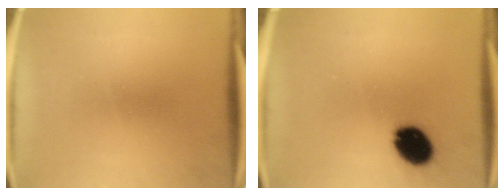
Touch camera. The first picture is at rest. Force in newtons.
{"total": 10.5}